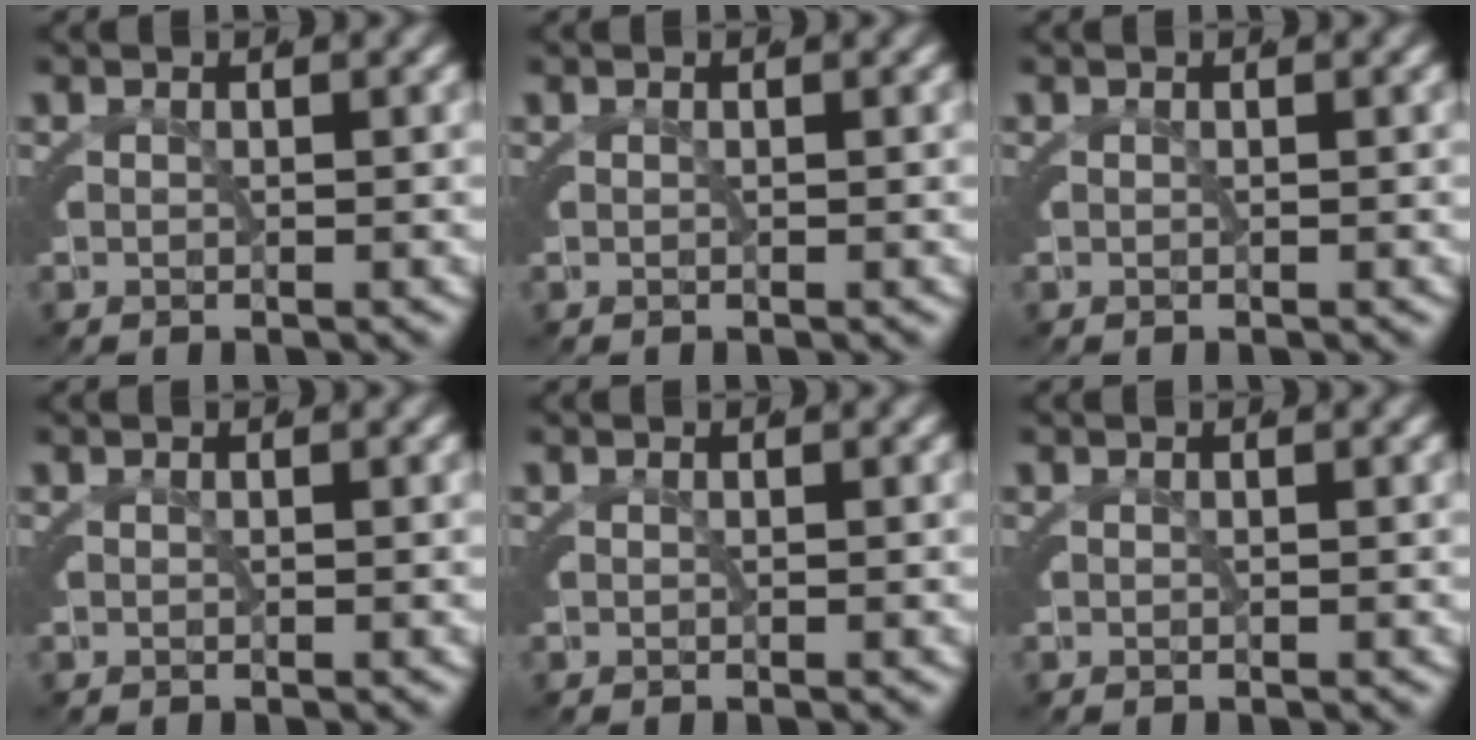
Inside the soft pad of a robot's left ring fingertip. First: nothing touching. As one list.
[{"total": 0.0}, {"total": 0.0}, {"total": 0.0}, {"total": 0.0}, {"total": 0.0}]